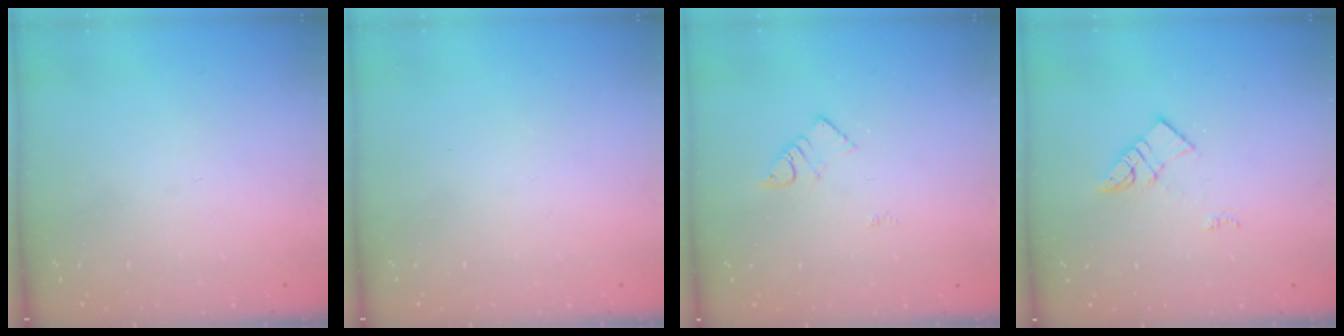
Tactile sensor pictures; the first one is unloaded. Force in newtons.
{"total": 1.8, "press": 1.8, "slide": 0.1}
{"total": 3.6, "press": 3.5, "slide": 0.5}
{"total": 7.1, "press": 7.1, "slide": 0.1}